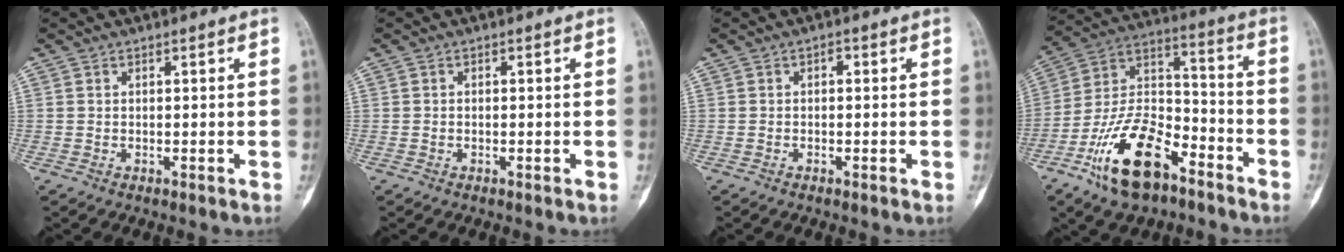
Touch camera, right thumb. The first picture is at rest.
{"total": 0.0}
{"total": 1.0, "force": [0.0, 0.7, 0.8], "torque": [-0.004, 0.005, -0.006]}
{"total": 18.3, "force": [-10.6, 8.8, 12.1], "torque": [-0.211, 0.076, -0.195]}